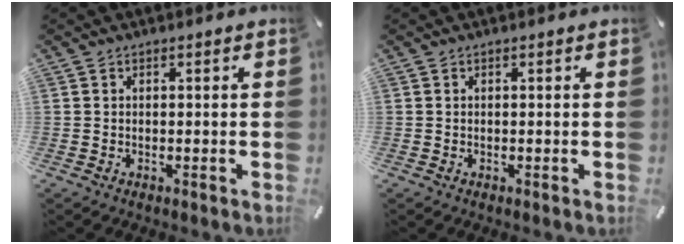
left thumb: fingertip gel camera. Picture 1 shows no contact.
{"total": 0.0}